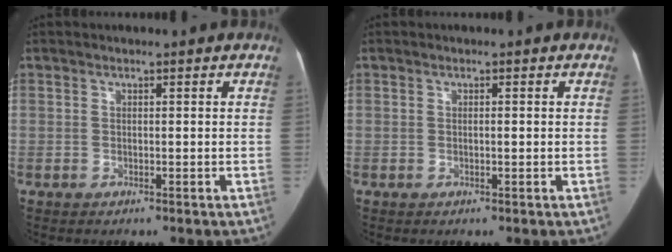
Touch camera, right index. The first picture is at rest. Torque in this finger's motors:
{"motor_torque": [-0.16, 0.11, -0.03, -0.01]}